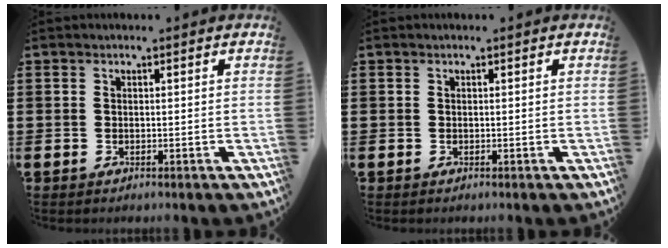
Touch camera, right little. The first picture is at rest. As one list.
[{"total": 0.0}]